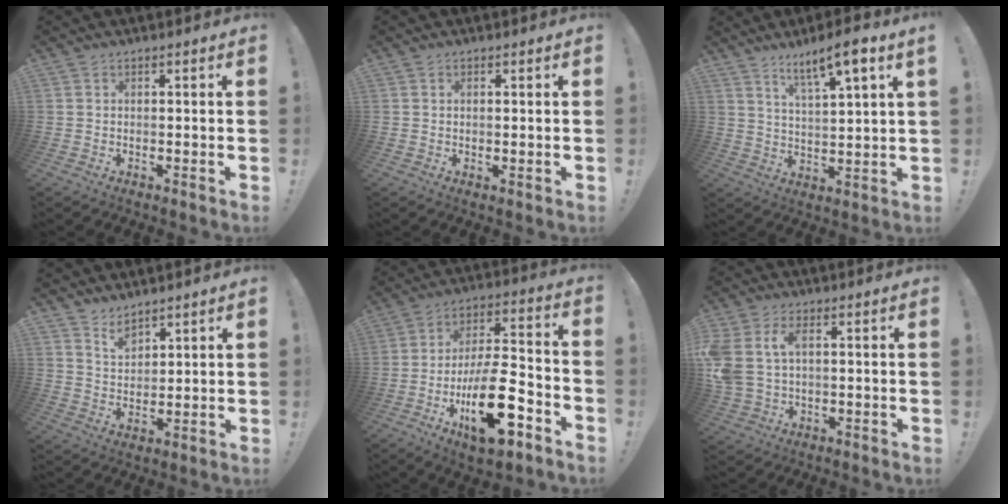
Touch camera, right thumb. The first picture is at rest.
{"total": 0.8, "force": [0.5, 0.3, 0.6], "torque": [-0.006, -0.001, 0.008]}
{"total": 8.7, "force": [6.4, 0.4, 6.0], "torque": [-0.097, -0.033, 0.102]}
{"total": 5.7, "force": [4.8, 2.5, 1.7], "torque": [-0.028, -0.030, 0.089]}
{"total": 21.7, "force": [-9.1, 8.8, 17.7], "torque": [-0.294, 0.059, -0.138]}
{"total": 8.5, "force": [1.8, 5.4, 6.3], "torque": [-0.139, 0.000, 0.036]}